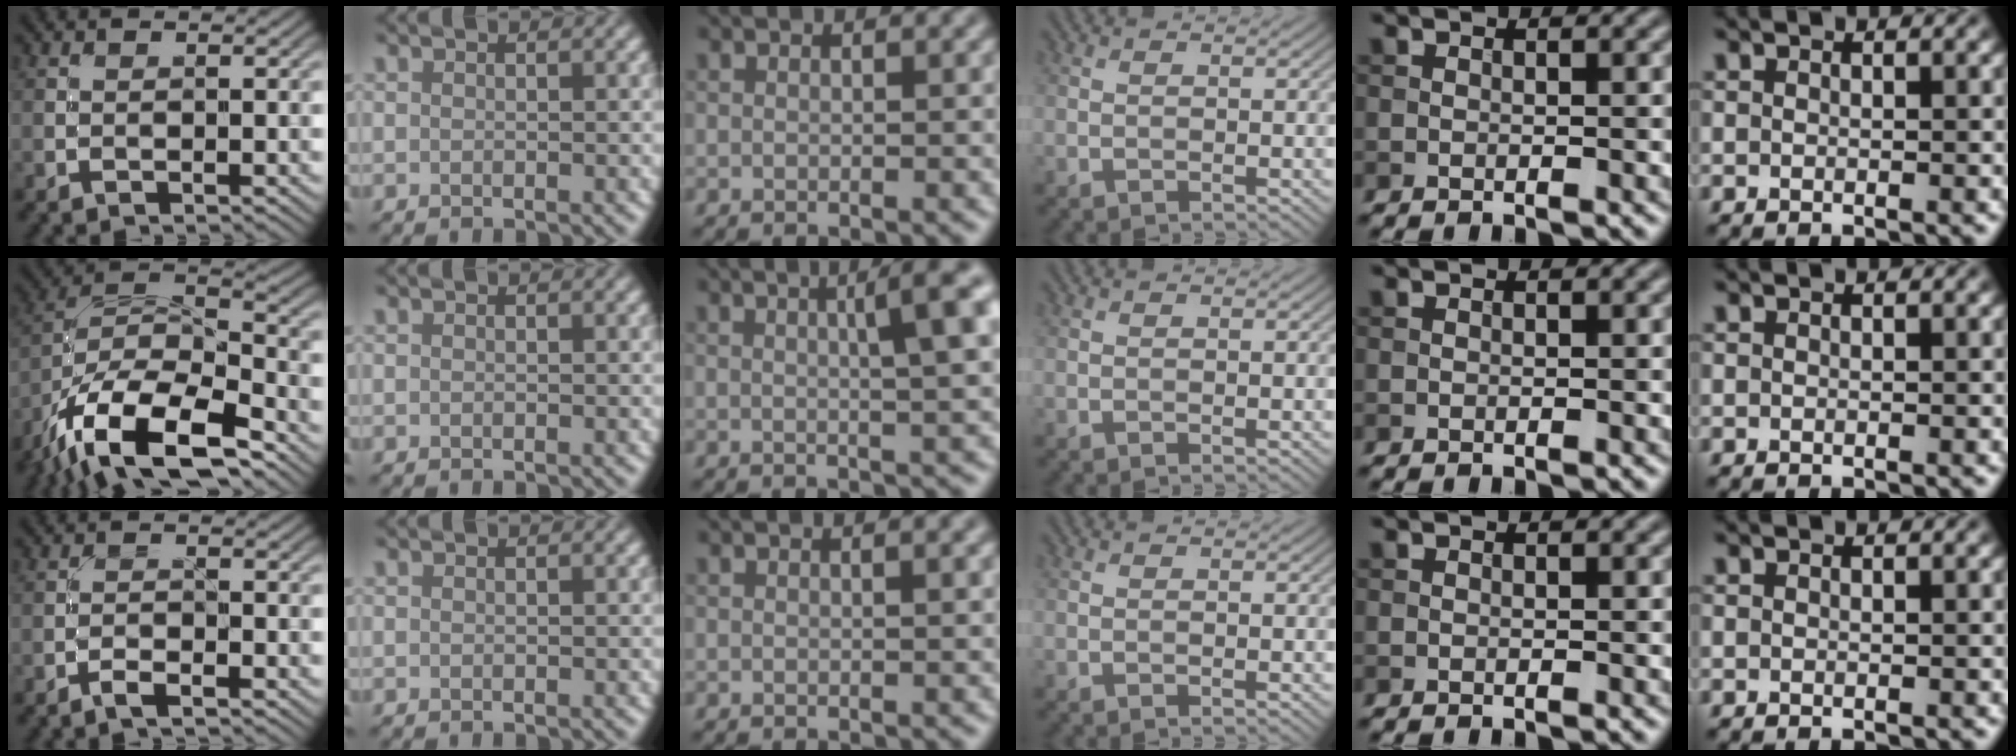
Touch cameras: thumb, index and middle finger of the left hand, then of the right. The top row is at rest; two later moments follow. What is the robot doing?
{"motion": "screw", "object": "medicine bottle"}